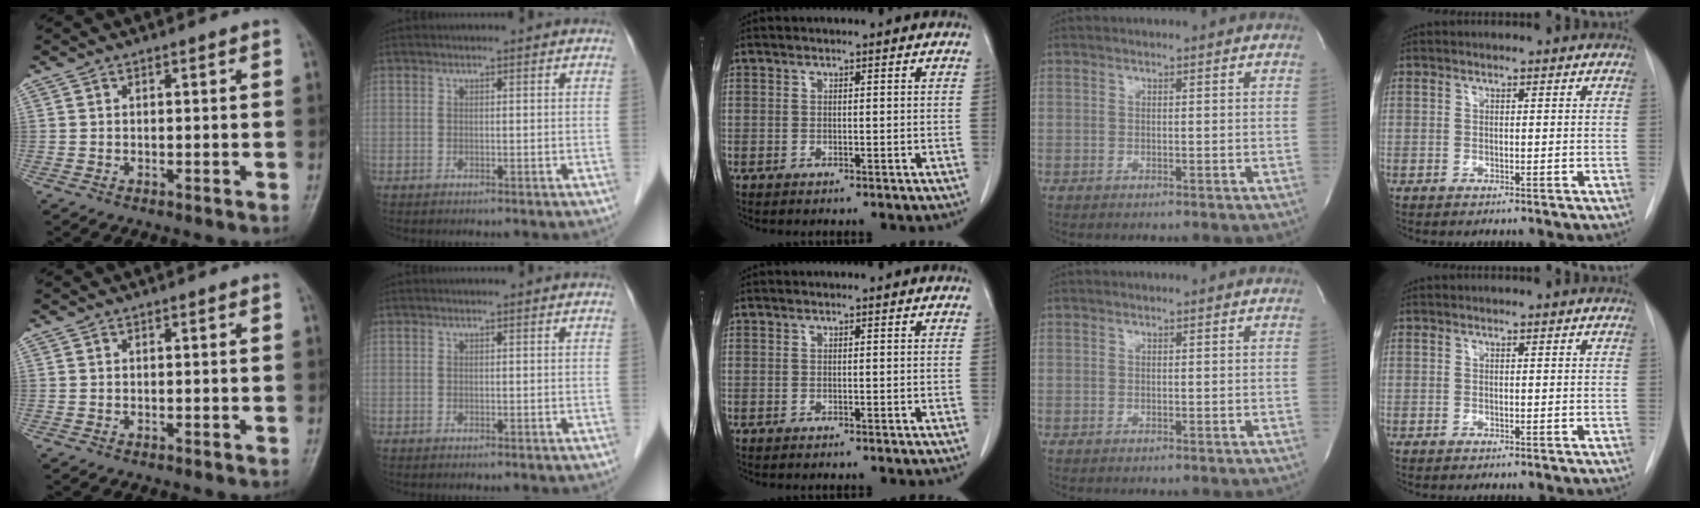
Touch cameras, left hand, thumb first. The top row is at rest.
{}